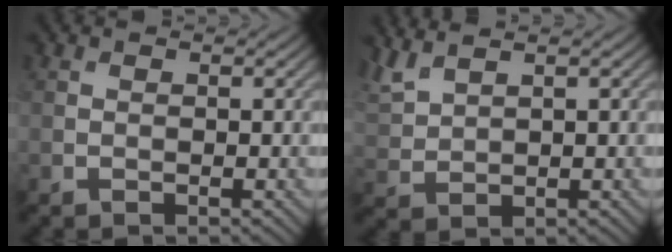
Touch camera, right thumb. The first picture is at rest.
{"total": 4.1, "force": [3.4, 0.9, 2.1], "torque": [-0.067, 0.016, 0.077]}